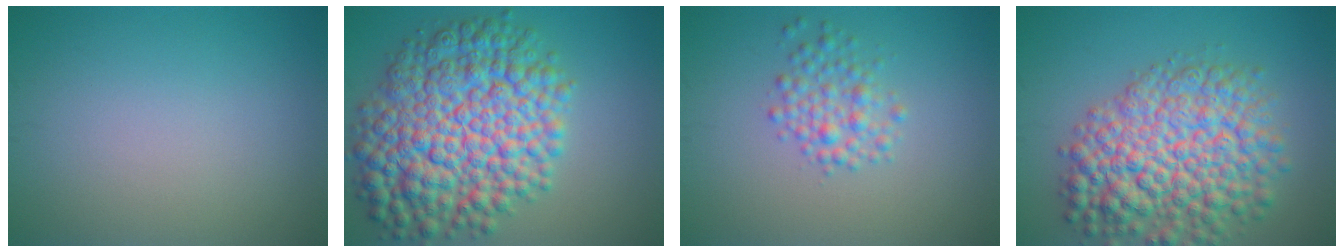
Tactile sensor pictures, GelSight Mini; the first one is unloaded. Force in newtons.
{"total": 12.6, "press": 12.6, "slide": 0.2}
{"total": 2.6, "press": 2.6, "slide": 0.0}
{"total": 10.1, "press": 10.1, "slide": 0.4}